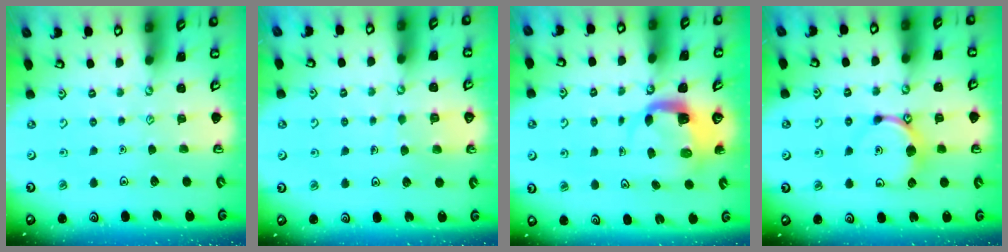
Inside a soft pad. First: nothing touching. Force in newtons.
{"total": 5.3, "press": 5.3, "slide": 0.3}
{"total": 4.0, "press": 3.9, "slide": 0.4}
{"total": 9.1, "press": 9.1, "slide": 0.4}